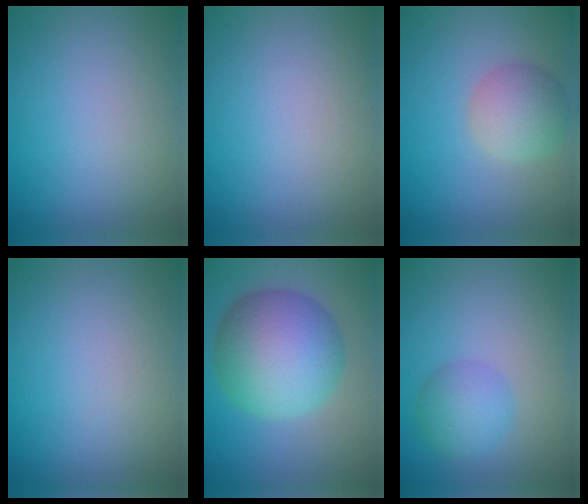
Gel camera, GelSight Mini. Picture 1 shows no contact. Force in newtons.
{"total": 0.0}
{"total": 3.7, "press": 3.7, "slide": 0.2}
{"total": 0.0}
{"total": 10.4, "press": 10.4, "slide": 0.3}
{"total": 3.0, "press": 3.0, "slide": 0.1}